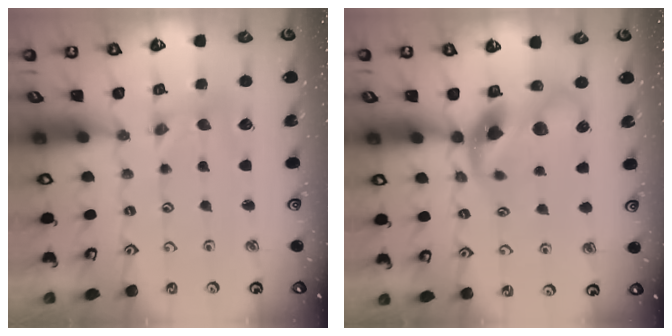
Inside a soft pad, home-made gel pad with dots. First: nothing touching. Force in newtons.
{"total": 12.4, "press": 12.2, "slide": 2.2}